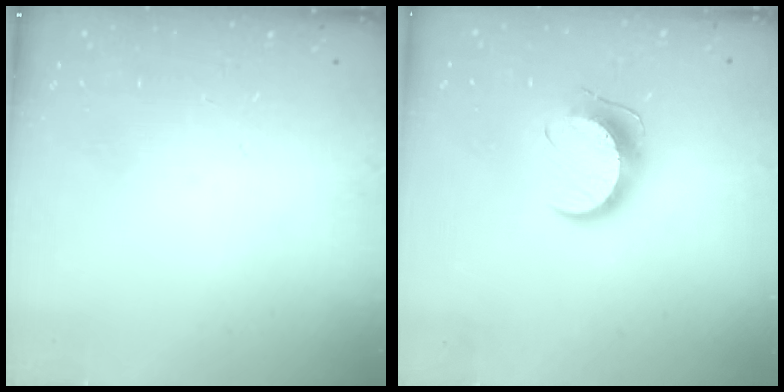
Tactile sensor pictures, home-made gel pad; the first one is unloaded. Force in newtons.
{"total": 10.1, "press": 10.1, "slide": 0.4}